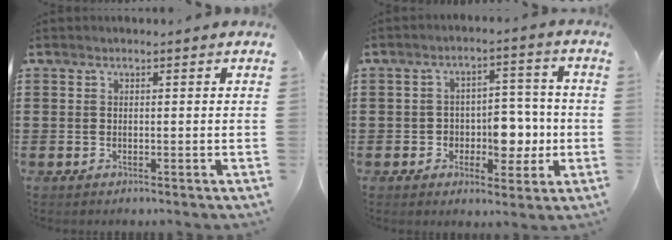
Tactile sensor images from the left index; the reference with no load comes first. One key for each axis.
{"total": 6.5, "fx": -1.4, "fy": 4.8, "fz": 4.2, "tx": -0.068, "ty": 0.010, "tz": -0.029}